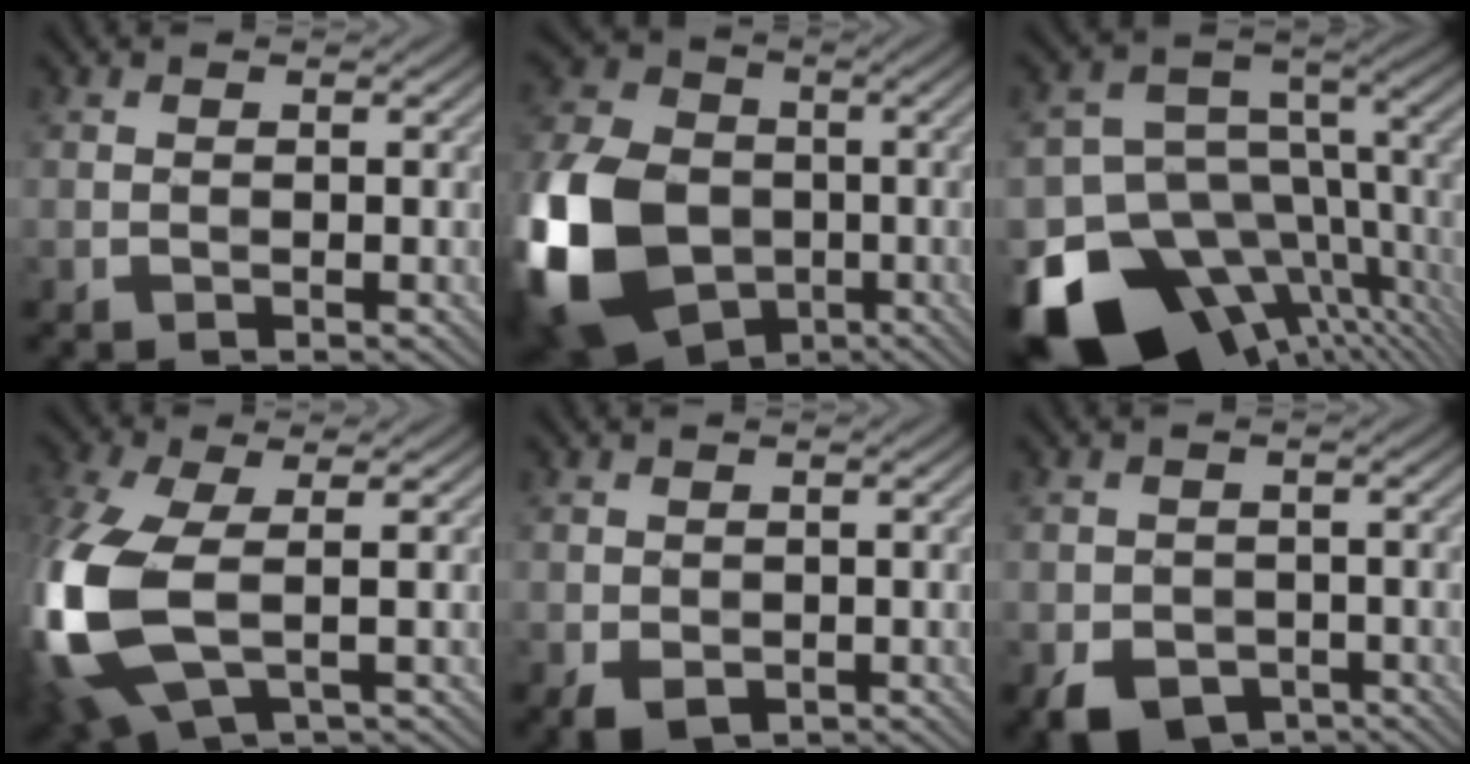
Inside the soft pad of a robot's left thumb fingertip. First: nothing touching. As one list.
[{"total": 18.0, "force": [-5.5, 13.1, 11.0], "torque": [-0.291, -0.024, -0.117]}, {"total": 18.2, "force": [-8.8, 12.0, 10.6], "torque": [-0.213, -0.021, -0.113]}, {"total": 12.6, "force": [-1.2, 6.5, 10.7], "torque": [-0.304, -0.011, -0.022]}, {"total": 1.8, "force": [-0.6, 1.4, 0.9], "torque": [-0.031, -0.008, -0.012]}, {"total": 4.4, "force": [-2.4, 3.1, 1.8], "torque": [-0.042, -0.011, -0.044]}]